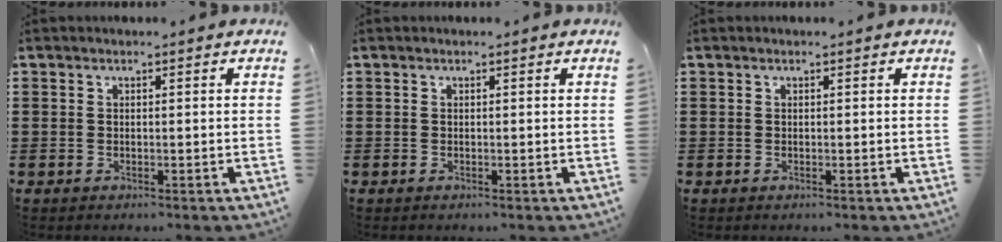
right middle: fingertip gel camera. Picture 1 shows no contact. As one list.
[{"total": 0.0}, {"total": 0.0}]